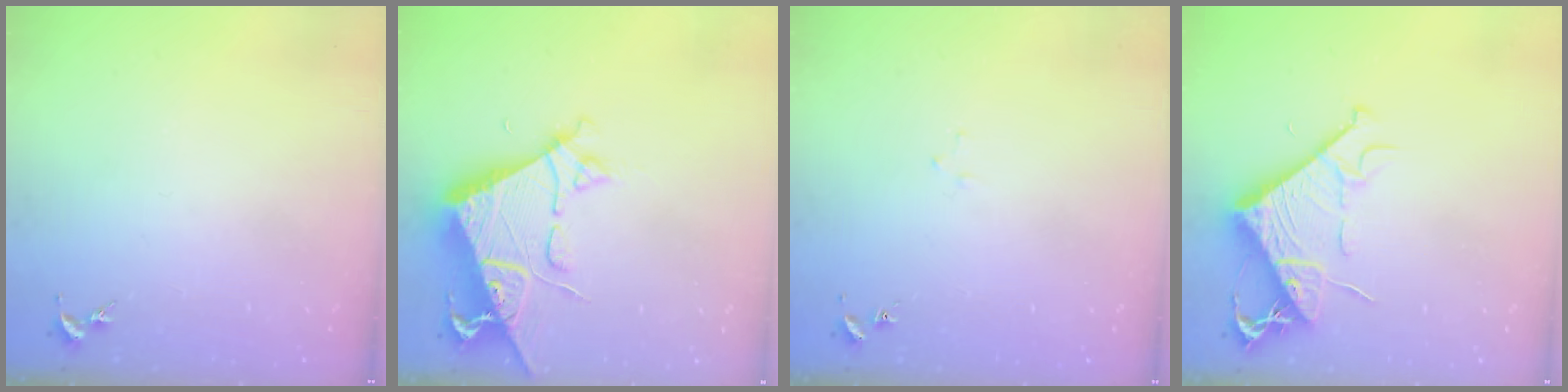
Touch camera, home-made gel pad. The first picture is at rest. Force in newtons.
{"total": 8.5, "press": 8.4, "slide": 0.9}
{"total": 1.6, "press": 1.6, "slide": 0.1}
{"total": 8.5, "press": 8.4, "slide": 1.1}